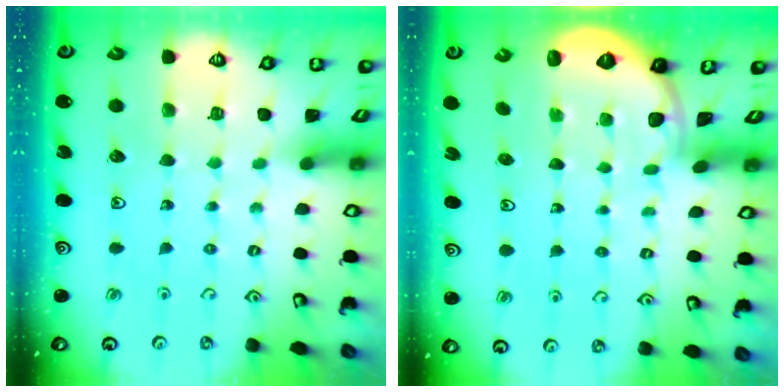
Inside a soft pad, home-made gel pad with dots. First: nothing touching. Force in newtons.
{"total": 1.6, "press": 1.6, "slide": 0.1}